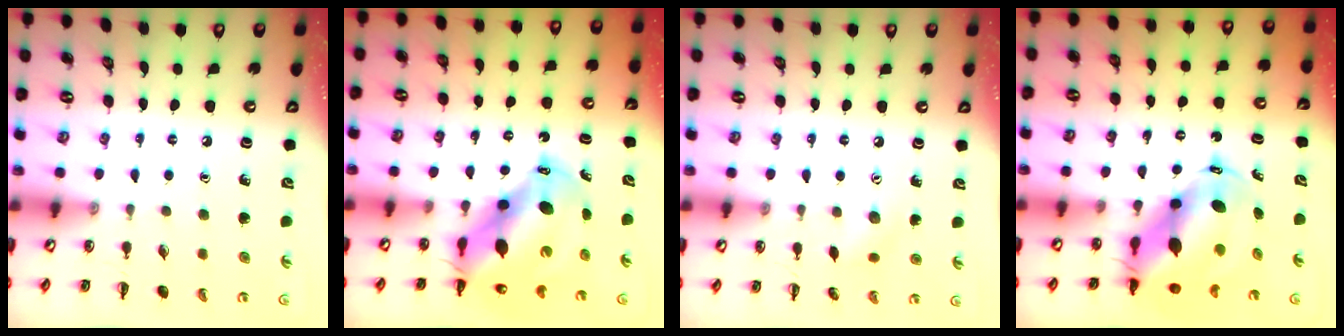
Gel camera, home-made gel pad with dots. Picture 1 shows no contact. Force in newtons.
{"total": 14.1, "press": 13.6, "slide": 3.5}
{"total": 6.7, "press": 6.5, "slide": 1.7}
{"total": 10.7, "press": 10.3, "slide": 2.8}